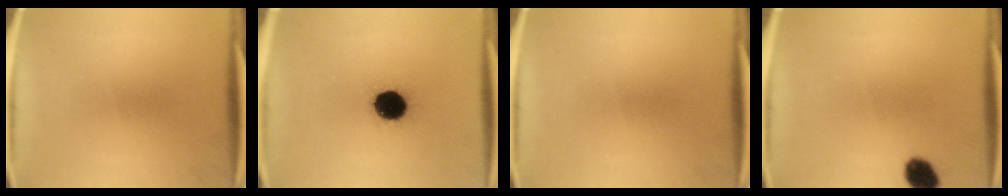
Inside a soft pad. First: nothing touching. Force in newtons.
{"total": 13.1}
{"total": 0.0}
{"total": 5.4}